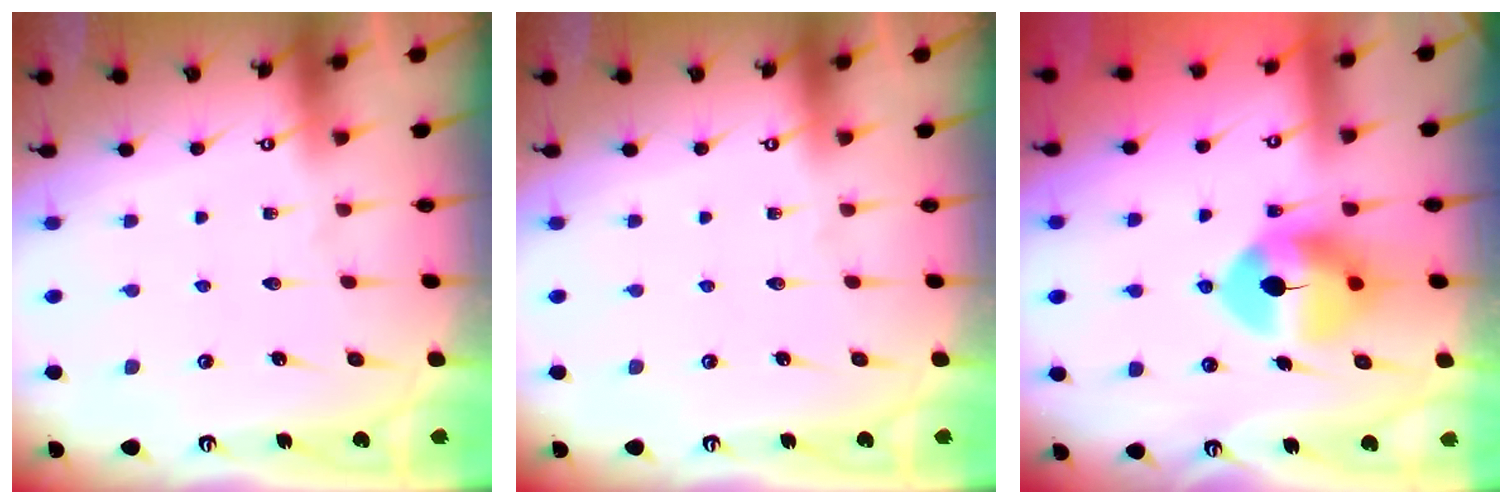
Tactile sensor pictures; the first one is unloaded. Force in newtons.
{"total": 0.0}
{"total": 10.4, "press": 10.3, "slide": 1.6}